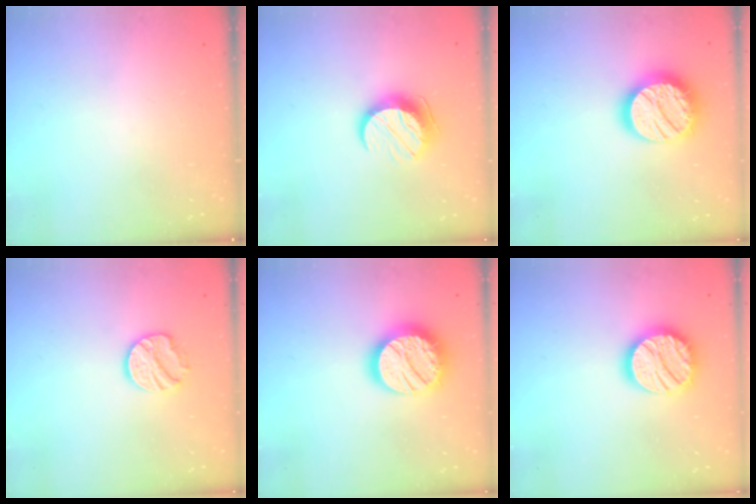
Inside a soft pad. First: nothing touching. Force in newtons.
{"total": 10.5, "press": 10.5, "slide": 0.8}
{"total": 18.8, "press": 18.7, "slide": 1.5}
{"total": 11.1, "press": 11.1, "slide": 0.9}
{"total": 18.8, "press": 18.7, "slide": 1.5}
{"total": 17.8, "press": 17.7, "slide": 1.2}